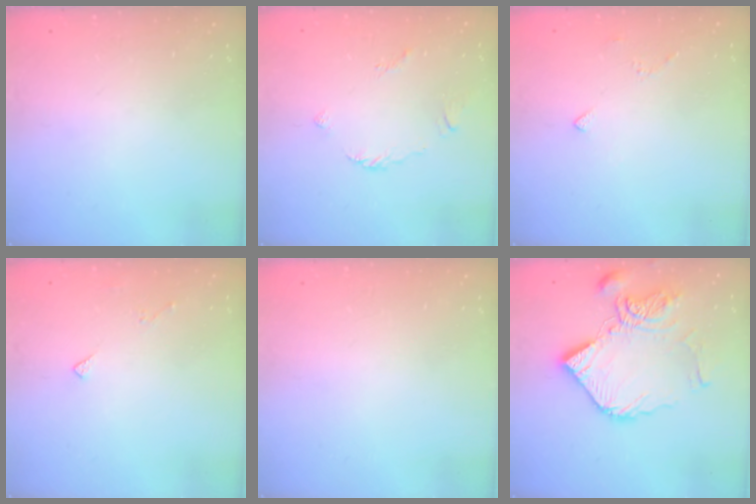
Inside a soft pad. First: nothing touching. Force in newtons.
{"total": 3.4, "press": 3.3, "slide": 0.7}
{"total": 3.0, "press": 2.9, "slide": 0.7}
{"total": 3.4, "press": 3.4, "slide": 0.6}
{"total": 1.8, "press": 1.8, "slide": 0.1}
{"total": 17.8, "press": 17.7, "slide": 2.0}